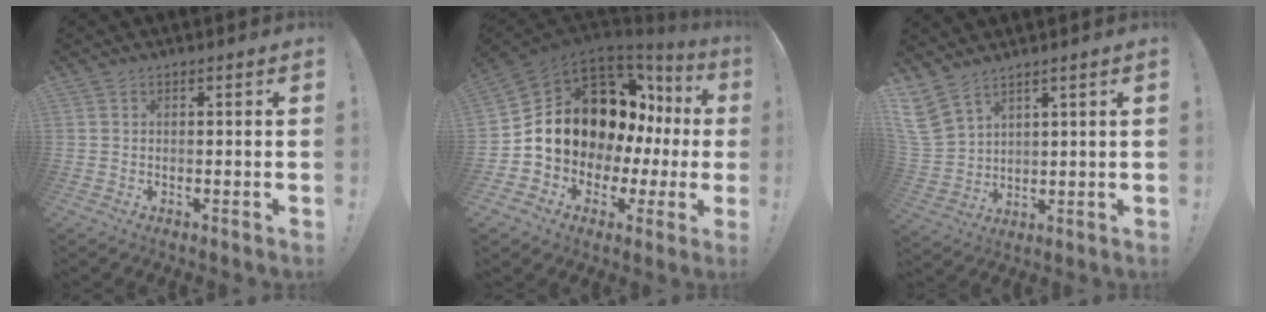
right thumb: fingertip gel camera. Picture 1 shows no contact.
{"total": 17.3, "force": [4.0, 12.7, 11.2], "torque": [-0.172, -0.033, 0.106]}
{"total": 7.5, "force": [5.8, 3.4, 3.4], "torque": [-0.075, -0.036, 0.117]}